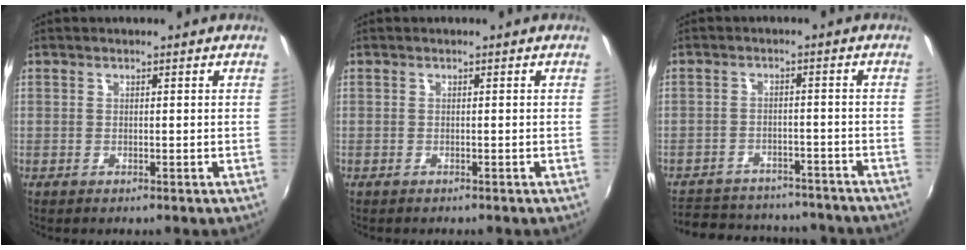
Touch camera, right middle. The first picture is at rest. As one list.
[{"total": 0.5, "force": [-0.5, 0.0, 0.2], "torque": [-0.004, -0.001, -0.008]}, {"total": 20.4, "force": [-17.4, 7.7, 7.5], "torque": [-0.160, 0.015, -0.225]}]